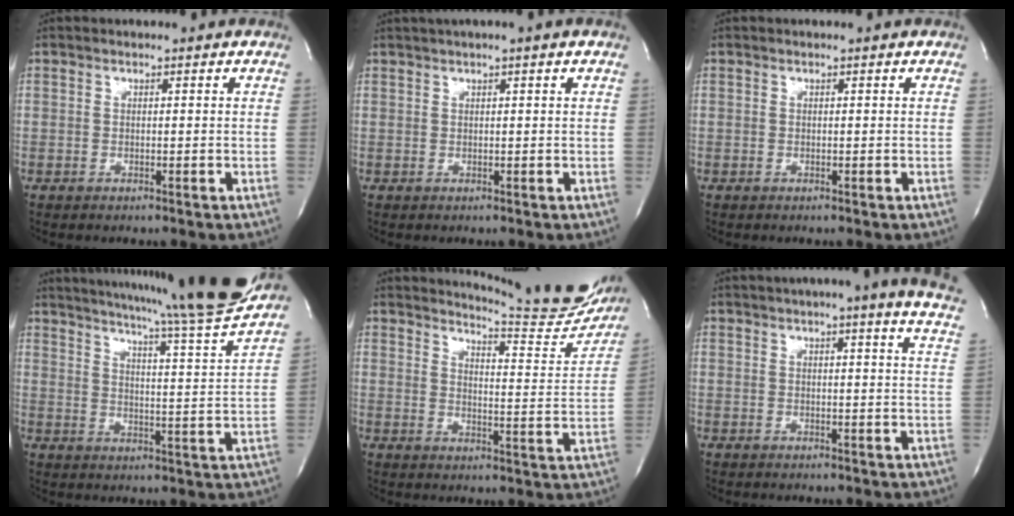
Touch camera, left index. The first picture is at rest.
{"total": 2.7, "force": [1.8, -0.5, 1.9], "torque": [-0.035, 0.017, 0.033]}
{"total": 0.0}
{"total": 20.1, "force": [17.8, -2.0, 9.0], "torque": [-0.149, -0.056, 0.236]}
{"total": 15.8, "force": [15.3, 0.8, 4.0], "torque": [-0.057, -0.085, 0.177]}
{"total": 15.1, "force": [12.4, -0.6, 8.6], "torque": [-0.121, -0.024, 0.131]}